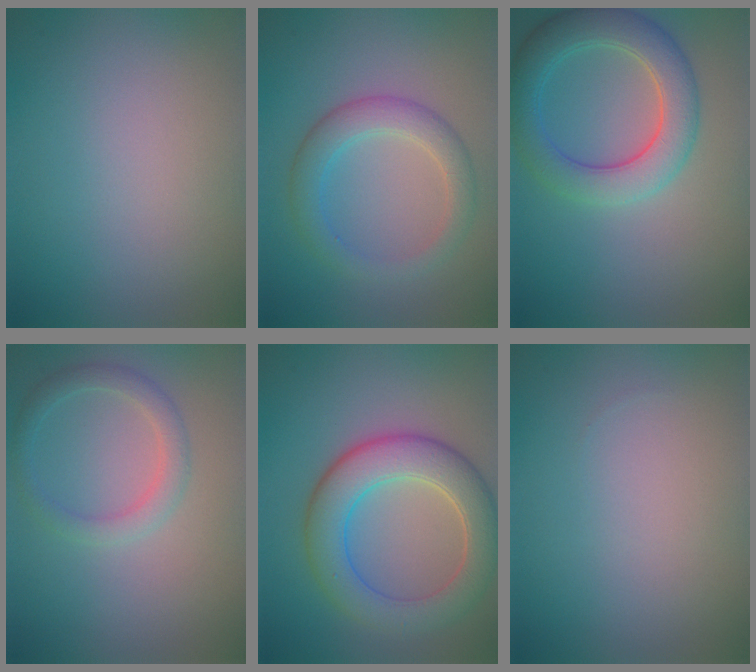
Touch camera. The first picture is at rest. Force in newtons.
{"total": 3.5, "press": 3.5, "slide": 0.2}
{"total": 5.6, "press": 5.6, "slide": 0.2}
{"total": 2.2, "press": 2.2, "slide": 0.1}
{"total": 6.8, "press": 6.8, "slide": 0.6}
{"total": 0.0}